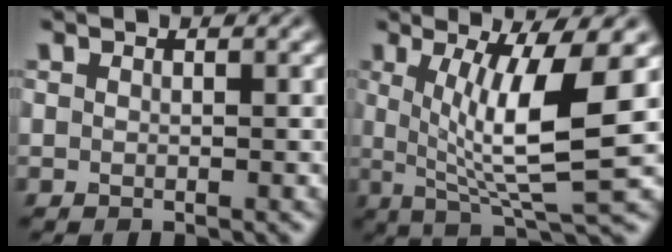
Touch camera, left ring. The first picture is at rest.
{"total": 8.6, "force": [1.1, 1.7, 8.4], "torque": [-0.134, -0.008, 0.024]}